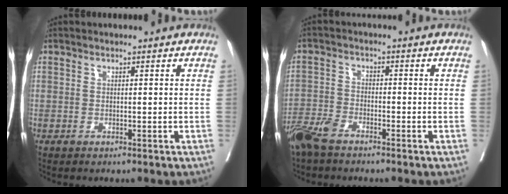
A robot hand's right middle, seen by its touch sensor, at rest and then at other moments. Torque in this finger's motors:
{"motor_torque": [0.00, -0.35, -0.04, 0.00]}